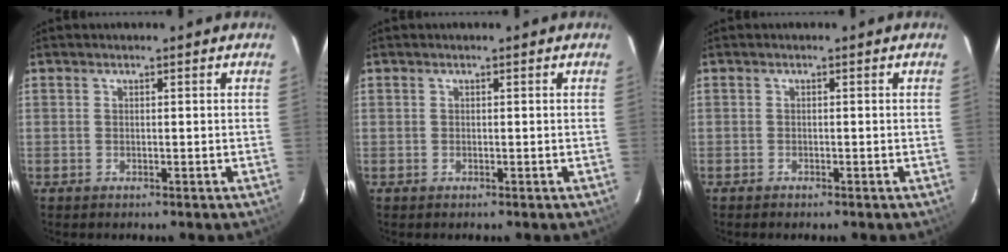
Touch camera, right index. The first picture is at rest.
{"total": 0.0}
{"total": 0.8, "force": [-0.7, 0.3, 0.2], "torque": [-0.008, 0.000, -0.014]}